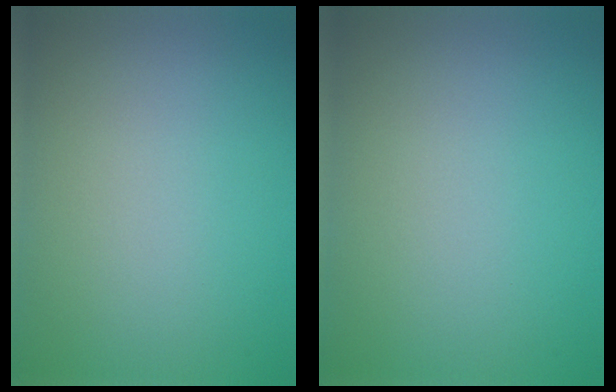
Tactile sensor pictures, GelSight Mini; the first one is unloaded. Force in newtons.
{"total": 0.0}